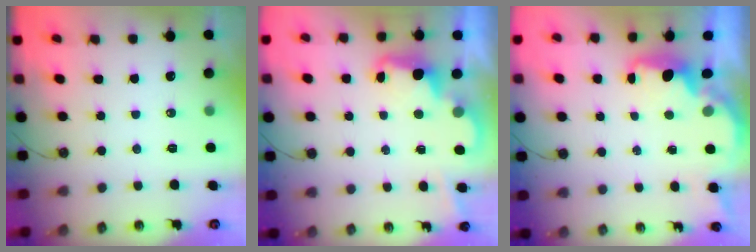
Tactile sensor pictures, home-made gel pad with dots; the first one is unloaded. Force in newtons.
{"total": 2.3, "press": 2.3, "slide": 0.5}
{"total": 2.2, "press": 2.0, "slide": 0.8}